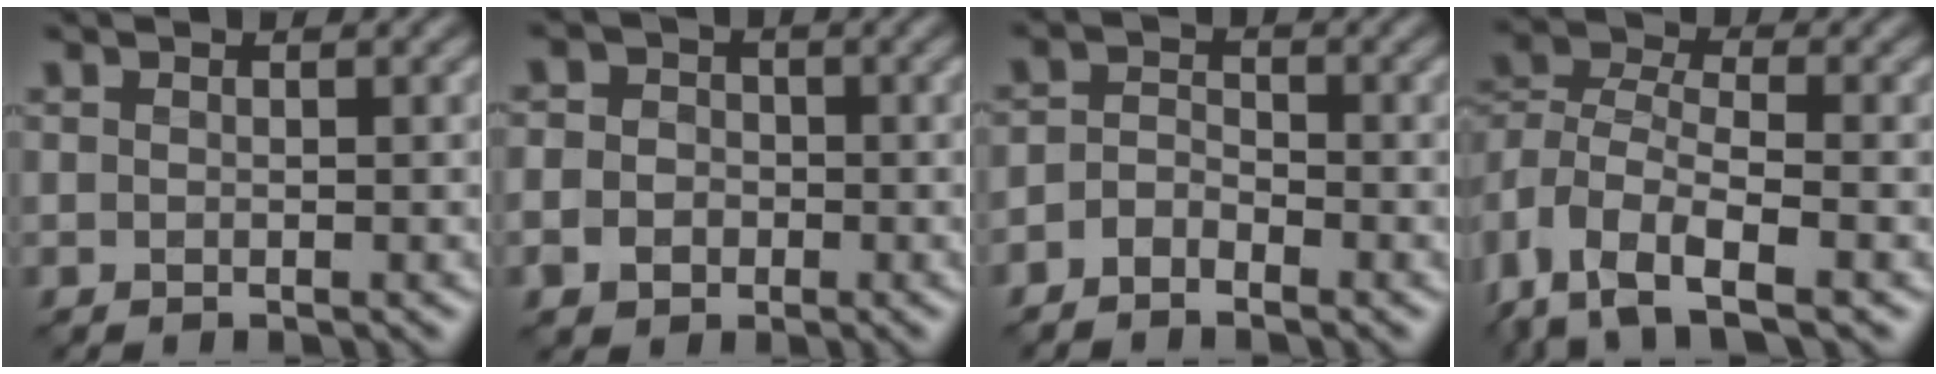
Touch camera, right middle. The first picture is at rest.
{"total": 3.6, "force": [-1.0, 3.2, 1.3], "torque": [-0.011, 0.001, -0.030]}
{"total": 1.8, "force": [-1.4, 0.8, 0.8], "torque": [-0.017, 0.008, -0.035]}
{"total": 9.1, "force": [-5.0, 4.3, 6.2], "torque": [-0.121, -0.005, -0.107]}